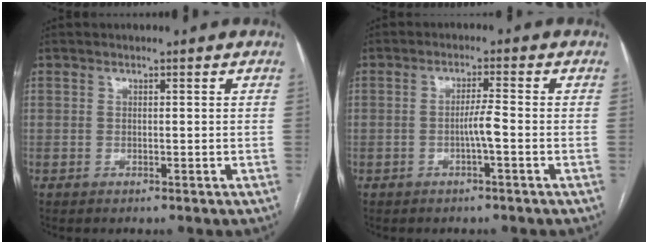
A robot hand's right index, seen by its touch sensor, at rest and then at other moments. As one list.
[{"total": 2.9, "force": [-1.0, -0.2, 2.7], "torque": [-0.045, 0.001, -0.019]}]